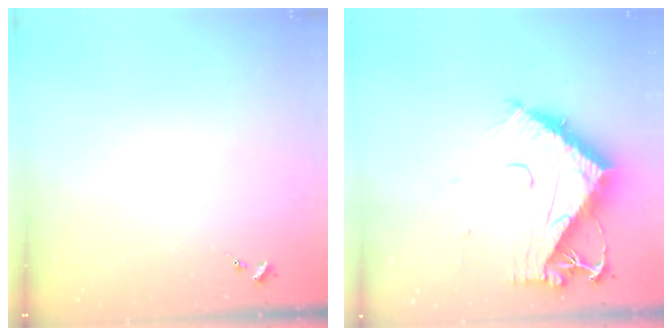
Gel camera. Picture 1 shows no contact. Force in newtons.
{"total": 13.9, "press": 13.8, "slide": 1.3}